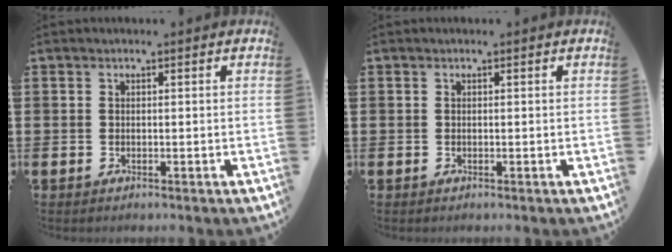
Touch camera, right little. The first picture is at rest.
{"total": 0.0}